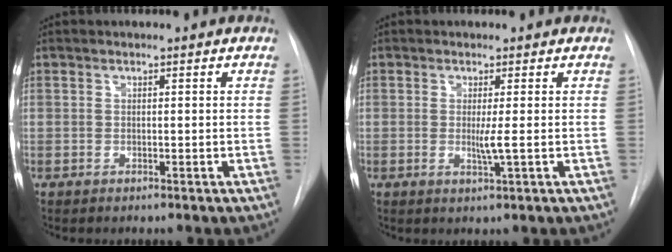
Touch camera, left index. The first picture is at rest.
{"total": 2.1, "force": [0.0, -0.4, 2.0], "torque": [-0.041, -0.006, 0.000]}